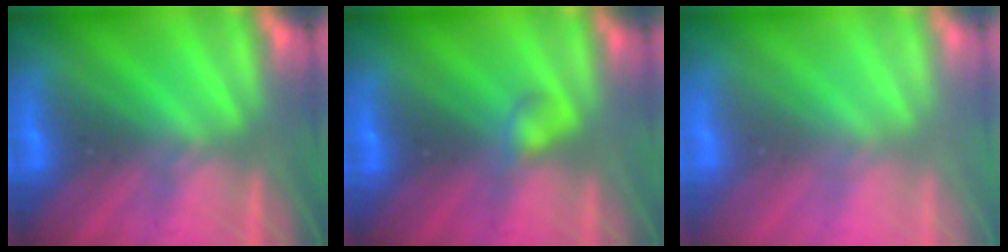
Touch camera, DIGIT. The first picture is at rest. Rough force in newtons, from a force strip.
{"total": 2.2}
{"total": 2.4}